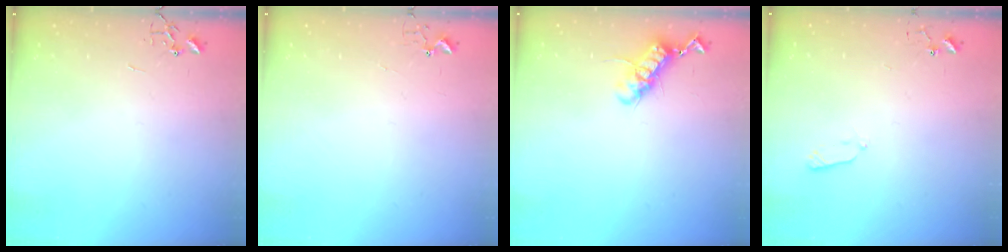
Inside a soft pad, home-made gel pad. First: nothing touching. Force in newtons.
{"total": 2.9, "press": 2.9, "slide": 0.3}
{"total": 11.7, "press": 11.7, "slide": 0.9}
{"total": 4.7, "press": 4.6, "slide": 0.9}